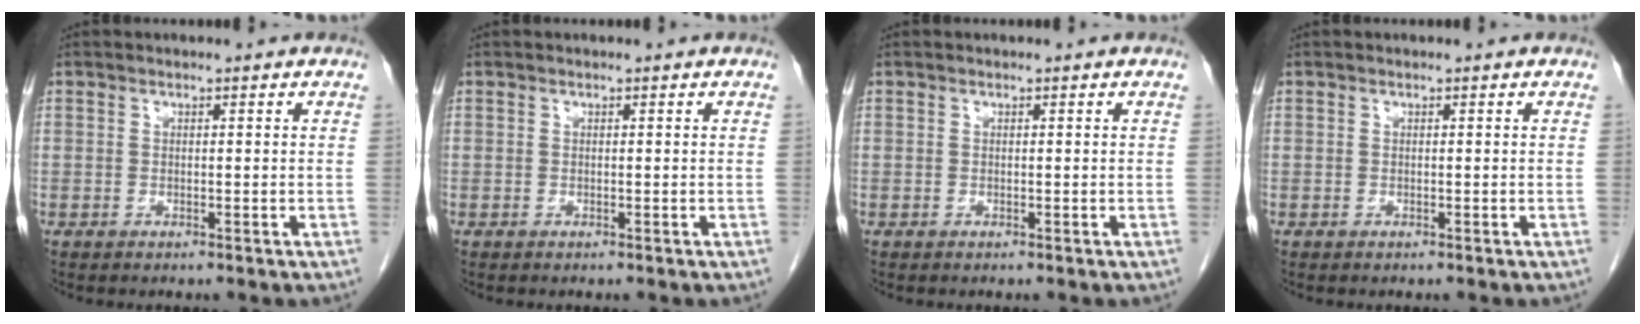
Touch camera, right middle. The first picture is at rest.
{"total": 0.0}
{"total": 0.0}
{"total": 0.0}